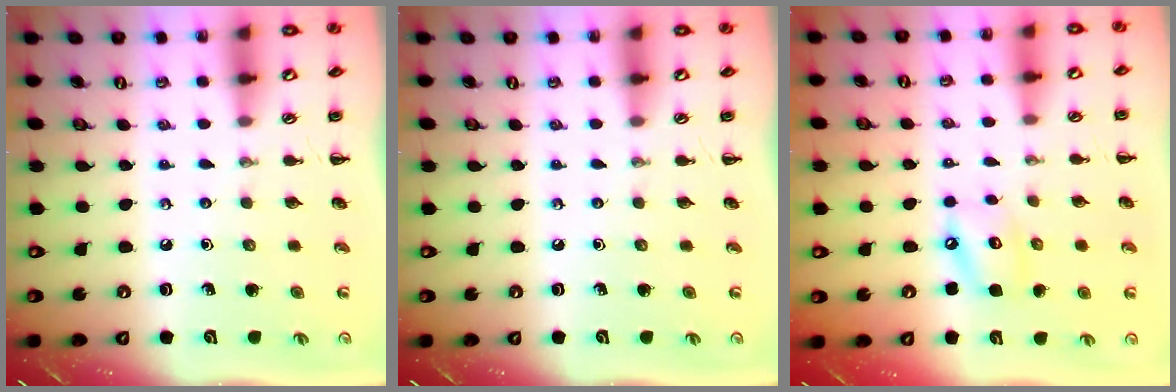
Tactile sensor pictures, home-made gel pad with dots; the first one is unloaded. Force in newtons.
{"total": 0.0}
{"total": 8.0, "press": 7.9, "slide": 1.1}